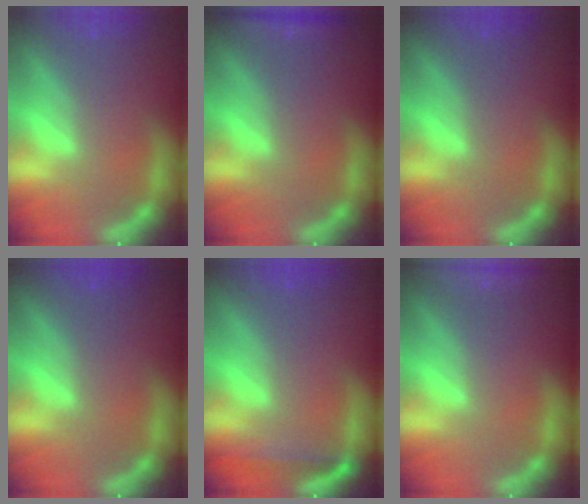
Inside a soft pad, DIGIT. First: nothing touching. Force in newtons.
{"total": 1.9}
{"total": 0.0}
{"total": 0.0}
{"total": 3.0}
{"total": 9.0}